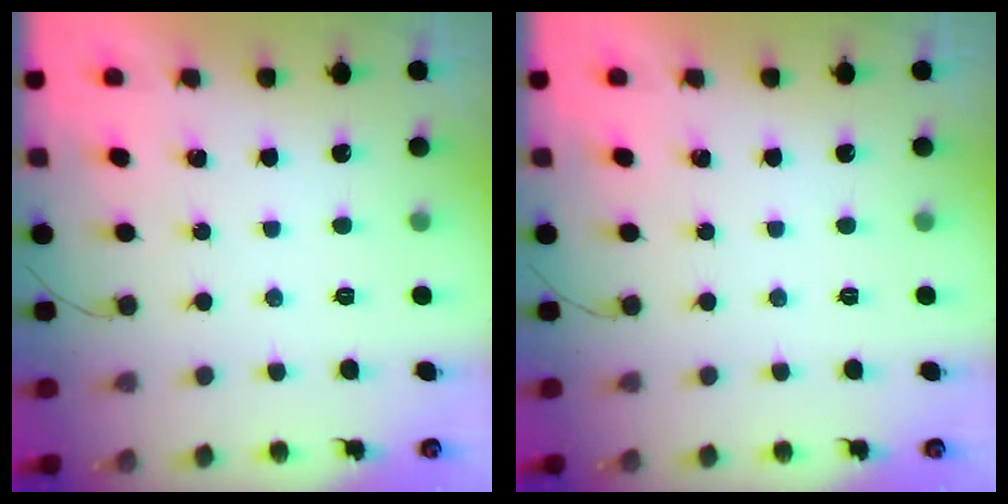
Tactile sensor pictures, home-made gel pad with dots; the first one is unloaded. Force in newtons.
{"total": 0.0}